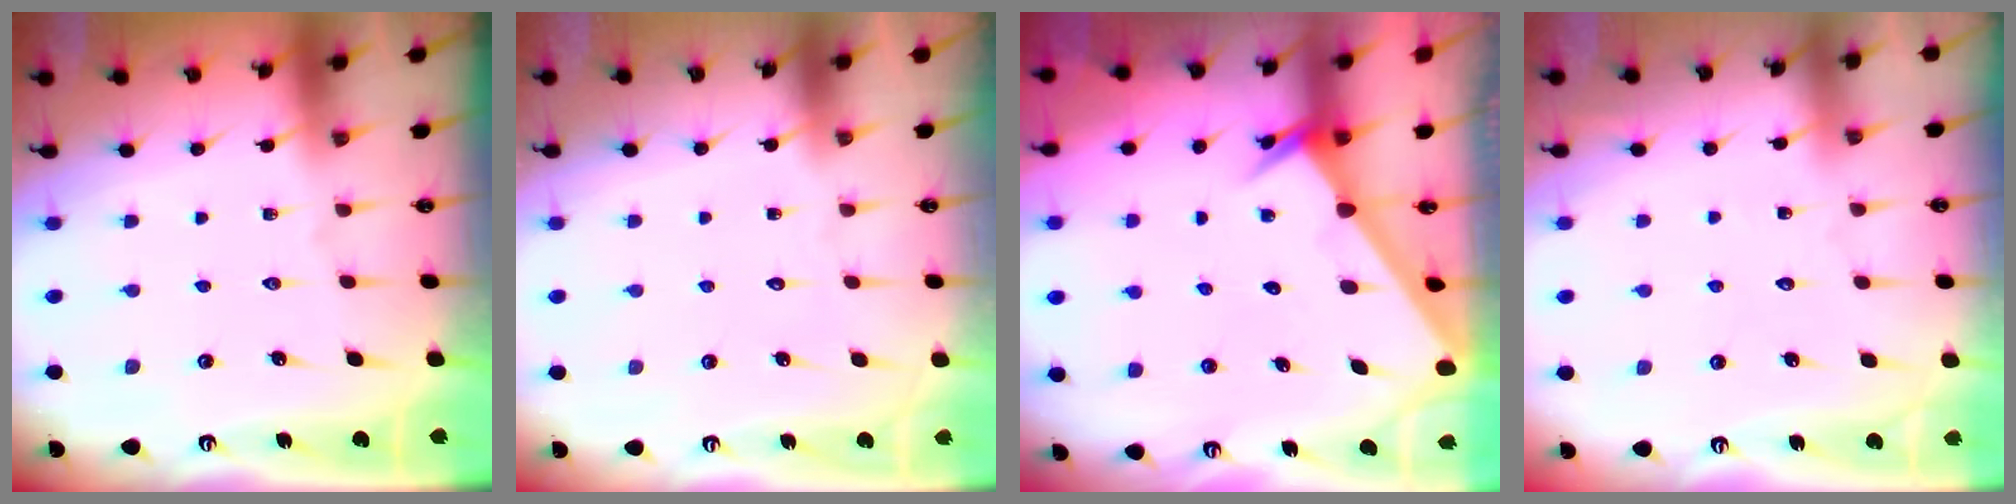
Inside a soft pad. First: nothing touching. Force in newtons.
{"total": 1.6, "press": 1.5, "slide": 0.1}
{"total": 2.7, "press": 2.7, "slide": 0.3}
{"total": 4.0, "press": 4.0, "slide": 0.4}